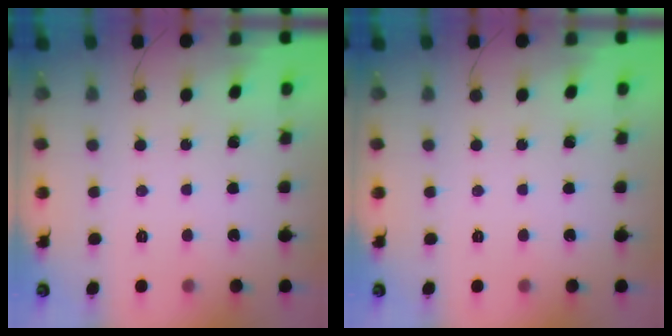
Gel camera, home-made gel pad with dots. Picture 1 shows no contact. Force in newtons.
{"total": 0.0}